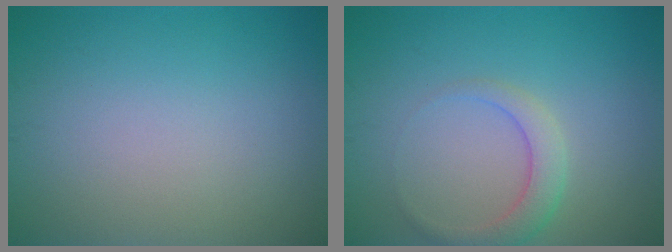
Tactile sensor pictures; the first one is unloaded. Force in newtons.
{"total": 2.5, "press": 2.5, "slide": 0.1}